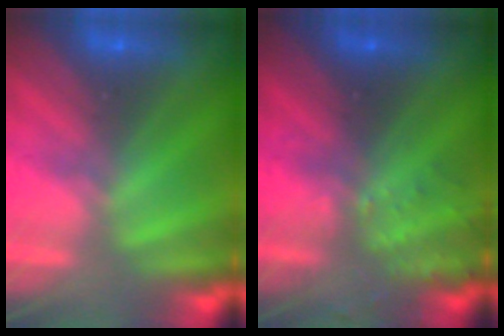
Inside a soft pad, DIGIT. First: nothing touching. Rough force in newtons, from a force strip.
{"total": 3.5}